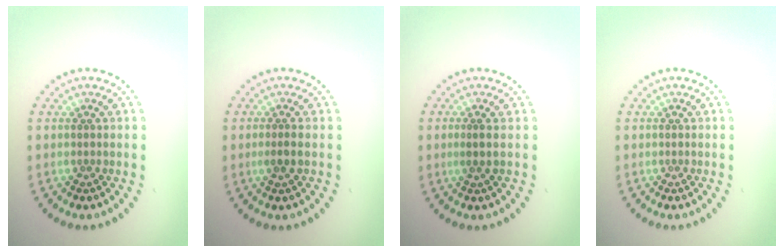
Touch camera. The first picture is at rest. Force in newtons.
{"total": 1.1, "press": 0.9, "slide": 0.6}
{"total": 0.8, "press": 0.6, "slide": 0.5}
{"total": 0.0}